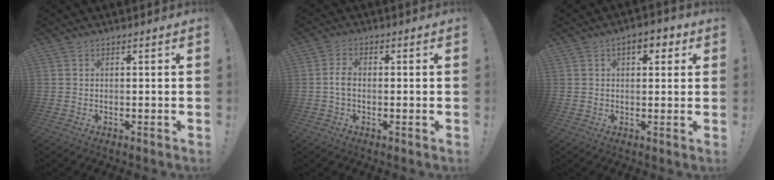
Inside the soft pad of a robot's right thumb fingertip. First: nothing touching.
{"total": 3.7, "force": [-0.8, 2.2, 2.9], "torque": [-0.058, 0.007, -0.014]}
{"total": 5.5, "force": [2.5, 2.9, 3.9], "torque": [-0.045, -0.002, 0.038]}